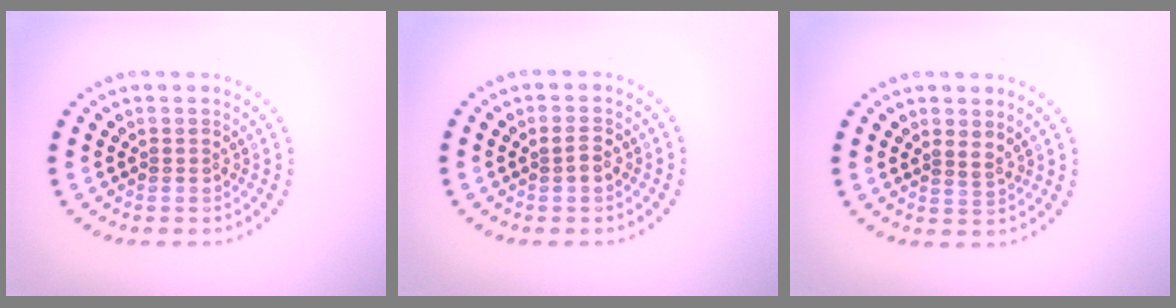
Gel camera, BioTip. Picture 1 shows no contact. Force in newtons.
{"total": 1.3, "press": 1.3, "slide": 0.3}
{"total": 0.9, "press": 0.5, "slide": 0.7}